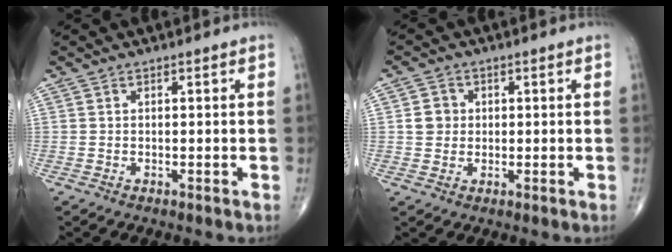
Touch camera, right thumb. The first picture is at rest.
{"total": 3.6, "force": [0.4, 3.3, 1.4], "torque": [-0.007, 0.004, 0.004]}